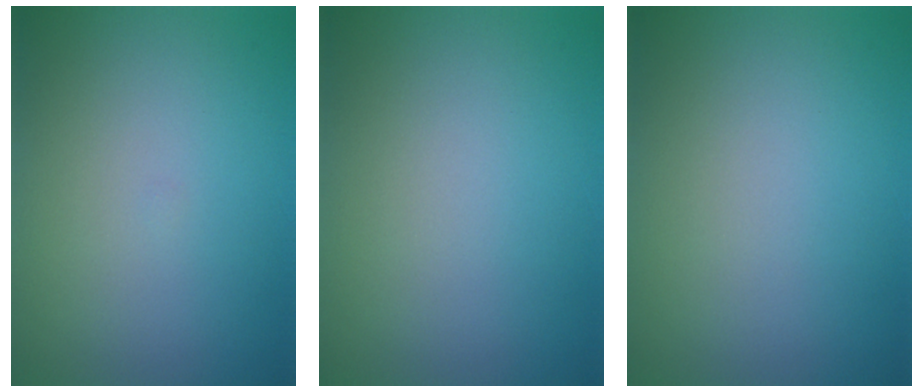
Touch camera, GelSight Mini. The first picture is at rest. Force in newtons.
{"total": 0.0}
{"total": 0.0}